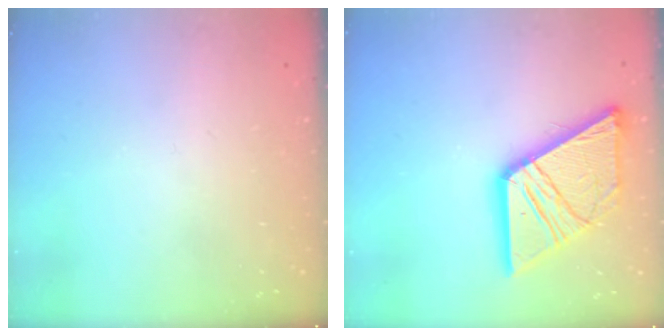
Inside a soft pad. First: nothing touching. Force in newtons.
{"total": 21.5, "press": 21.4, "slide": 2.5}